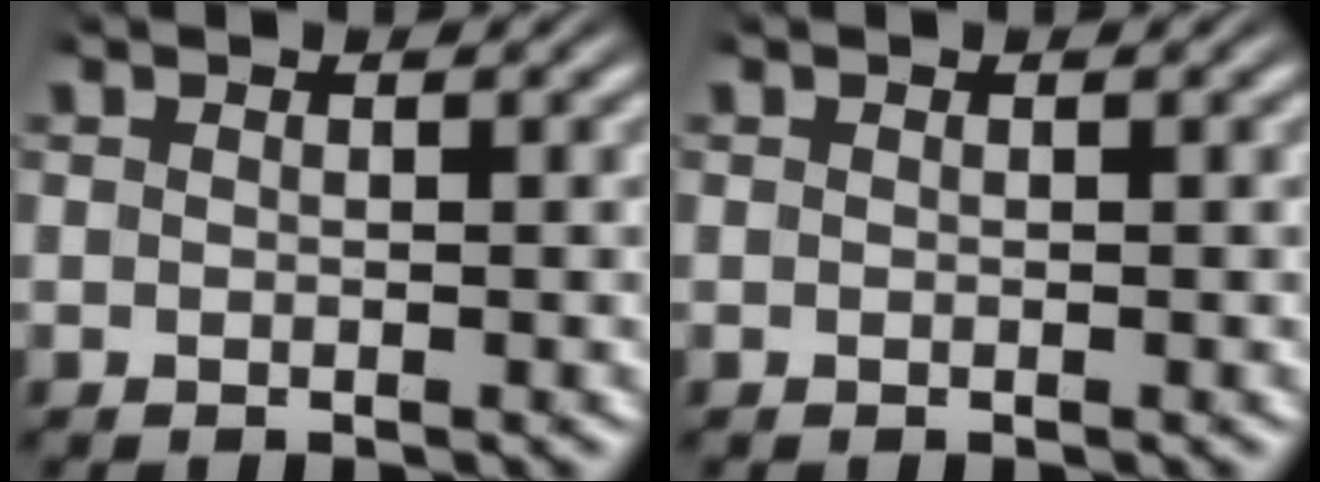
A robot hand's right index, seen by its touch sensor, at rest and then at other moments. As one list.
[{"total": 0.0}]